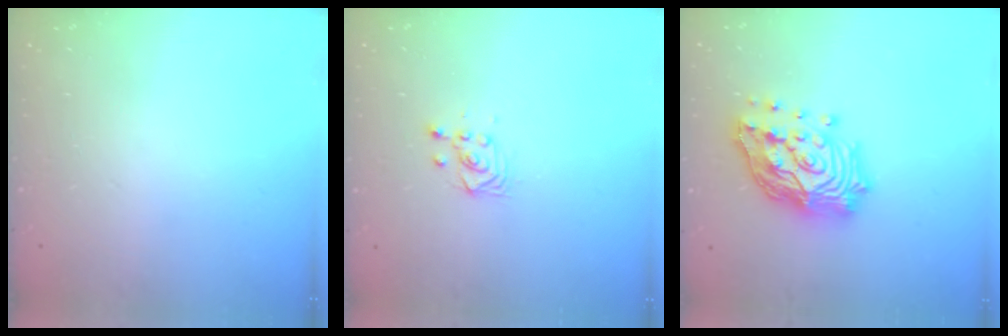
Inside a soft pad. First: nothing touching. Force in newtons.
{"total": 2.9, "press": 2.9, "slide": 0.6}
{"total": 22.7, "press": 22.6, "slide": 1.9}